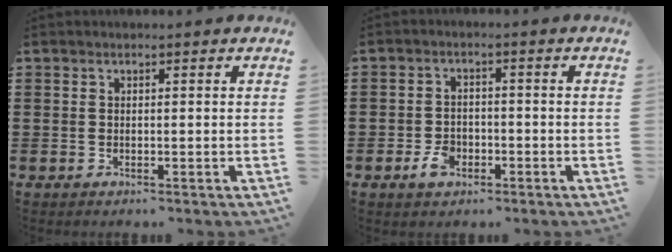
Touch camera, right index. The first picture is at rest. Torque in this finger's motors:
{"motor_torque": [1.43, 0.71, 0.04, 0.00]}